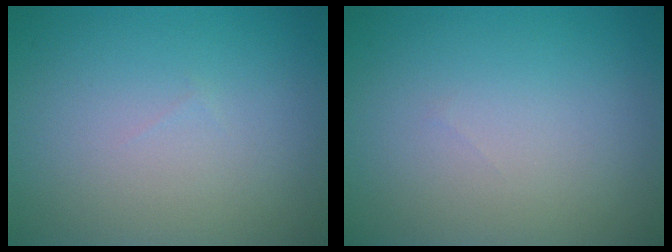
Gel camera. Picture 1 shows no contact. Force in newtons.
{"total": 0.0}